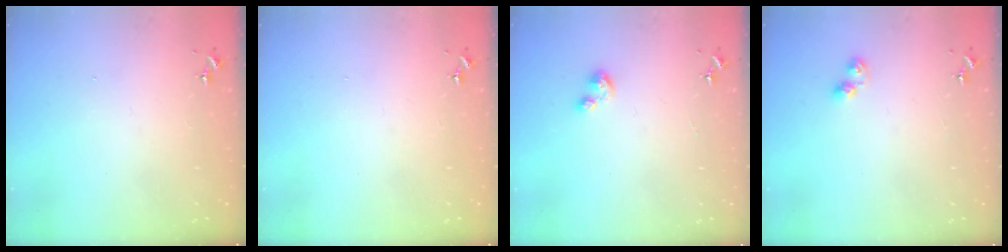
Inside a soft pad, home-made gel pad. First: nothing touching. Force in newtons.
{"total": 0.0}
{"total": 3.6, "press": 3.6, "slide": 0.3}
{"total": 5.8, "press": 5.8, "slide": 0.6}